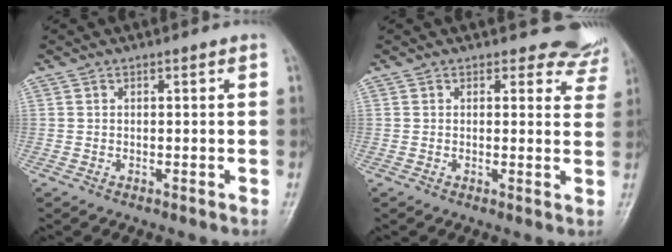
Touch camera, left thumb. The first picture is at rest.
{"total": 5.6, "force": [5.0, 2.4, -0.6], "torque": [0.052, -0.031, 0.030]}